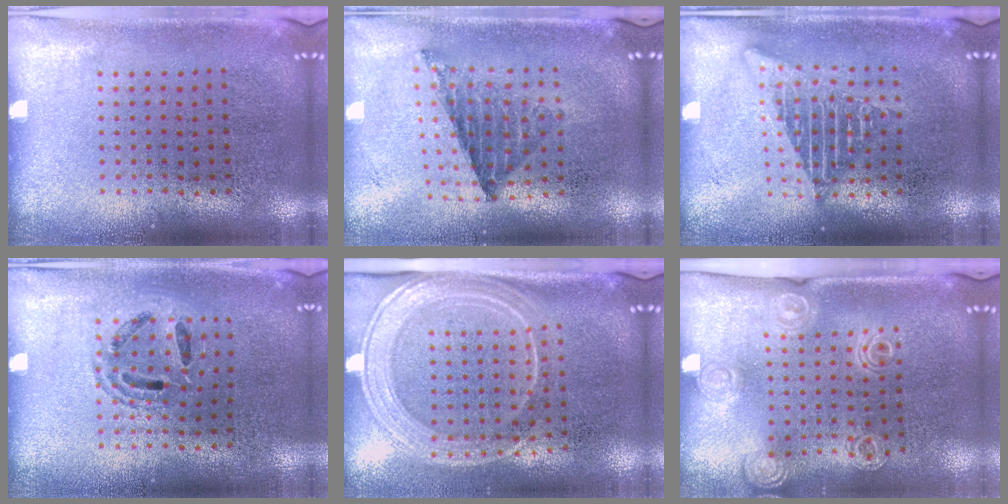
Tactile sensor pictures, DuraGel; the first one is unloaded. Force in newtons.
{"total": 0.8, "press": 0.8, "slide": 0.1}
{"total": 2.4, "press": 2.4, "slide": 0.2}
{"total": 1.2, "press": 1.1, "slide": 0.4}
{"total": 2.1, "press": 1.8, "slide": 1.1}
{"total": 1.3, "press": 1.3, "slide": 0.3}